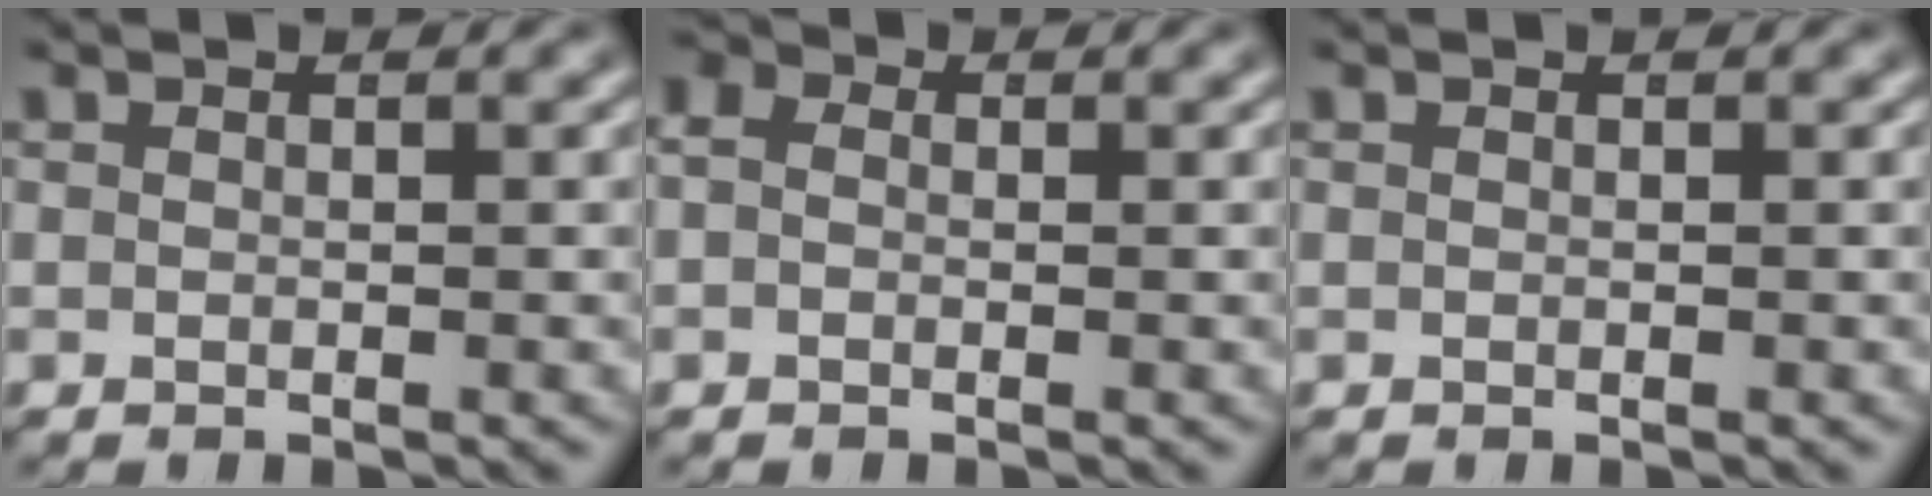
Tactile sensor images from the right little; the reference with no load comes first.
{"total": 2.6, "force": [0.4, 2.3, 1.2], "torque": [-0.030, 0.004, -0.002]}
{"total": 0.0}